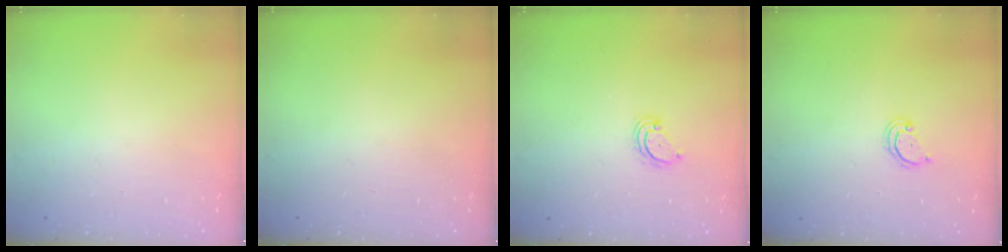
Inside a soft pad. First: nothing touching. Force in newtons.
{"total": 0.0}
{"total": 2.3, "press": 2.3, "slide": 0.2}
{"total": 2.4, "press": 2.4, "slide": 0.2}